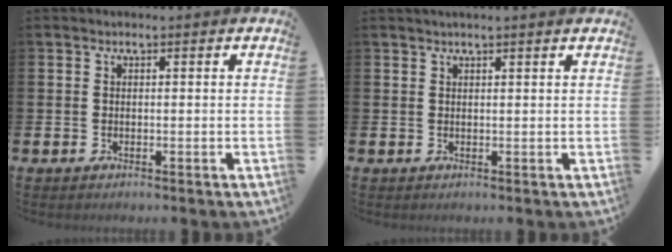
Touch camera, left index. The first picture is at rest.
{"total": 1.0, "force": [0.9, -0.2, 0.4], "torque": [-0.004, -0.001, 0.016]}